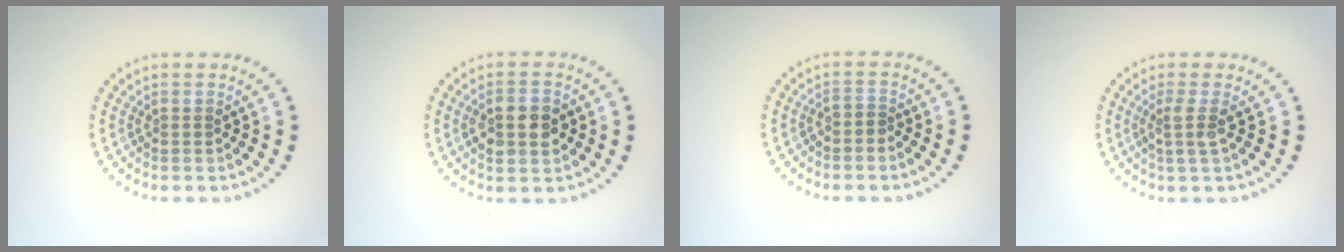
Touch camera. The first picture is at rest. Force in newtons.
{"total": 3.8, "press": 3.8, "slide": 0.2}
{"total": 0.6, "press": 0.4, "slide": 0.5}
{"total": 1.8, "press": 1.3, "slide": 1.3}